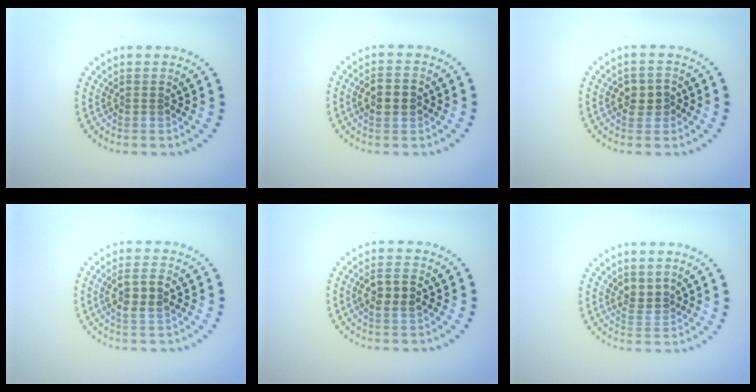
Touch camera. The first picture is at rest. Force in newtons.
{"total": 2.7, "press": 2.7, "slide": 0.3}
{"total": 2.4, "press": 2.3, "slide": 0.4}
{"total": 2.8, "press": 2.7, "slide": 0.8}
{"total": 2.6, "press": 2.5, "slide": 0.6}
{"total": 1.7, "press": 1.5, "slide": 0.8}